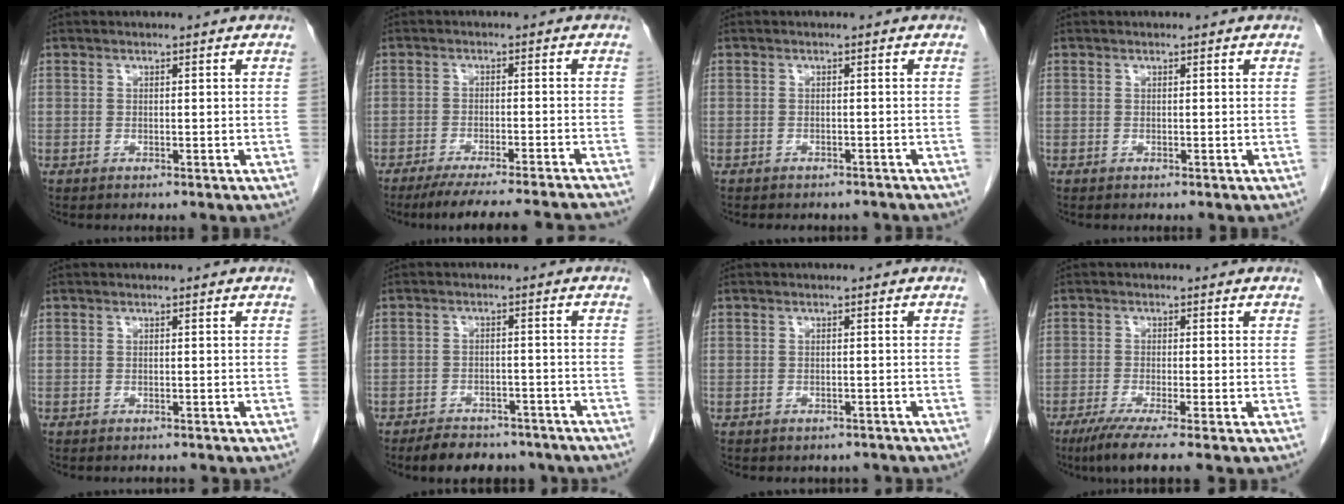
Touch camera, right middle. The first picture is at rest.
{"total": 16.1, "force": [-14.9, -0.1, 6.2], "torque": [-0.078, -0.025, -0.199]}
{"total": 5.6, "force": [-5.0, 2.1, 1.4], "torque": [-0.016, 0.004, -0.056]}
{"total": 0.0}
{"total": 0.9, "force": [-0.9, 0.2, 0.0], "torque": [-0.007, -0.003, -0.013]}
{"total": 10.2, "force": [-8.5, 4.2, 3.6], "torque": [-0.046, 0.003, -0.107]}
{"total": 3.5, "force": [-3.1, 1.6, 0.4], "torque": [-0.007, 0.006, -0.037]}
{"total": 5.8, "force": [-4.2, -0.5, 4.0], "torque": [-0.066, -0.017, -0.073]}